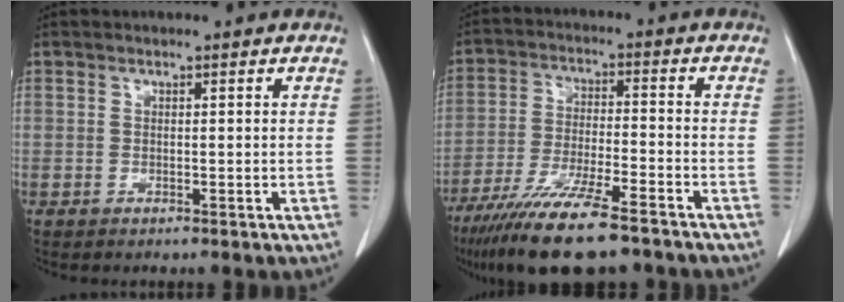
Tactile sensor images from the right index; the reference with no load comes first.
{"total": 15.5, "force": [-11.7, 2.0, 9.9], "torque": [-0.189, -0.043, -0.200]}